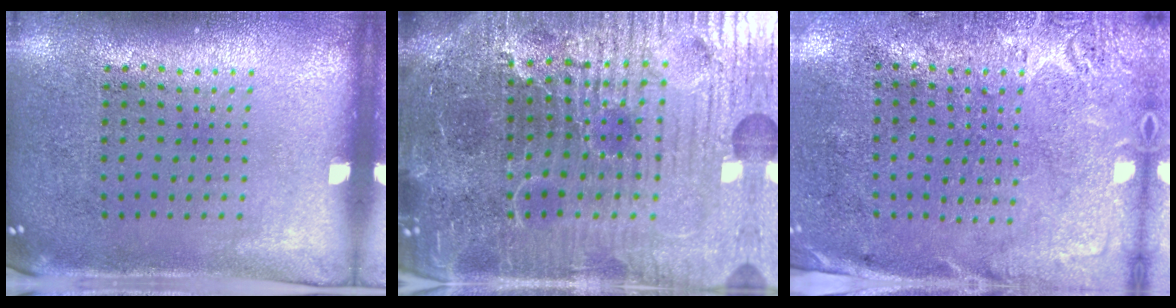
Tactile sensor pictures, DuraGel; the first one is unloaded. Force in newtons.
{"total": 6.9, "press": 6.2, "slide": 3.1}
{"total": 2.7, "press": 2.2, "slide": 1.7}